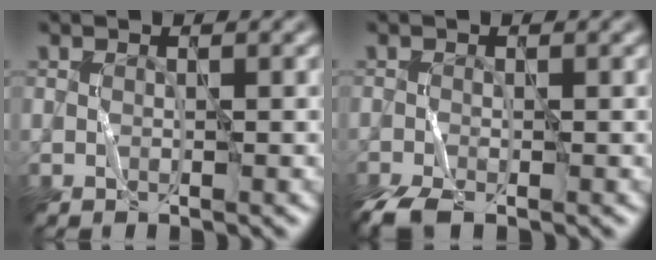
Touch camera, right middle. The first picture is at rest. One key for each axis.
{"total": 2.3, "fx": -1.6, "fy": 0.6, "fz": 1.4, "tx": -0.045, "ty": -0.010, "tz": -0.031}